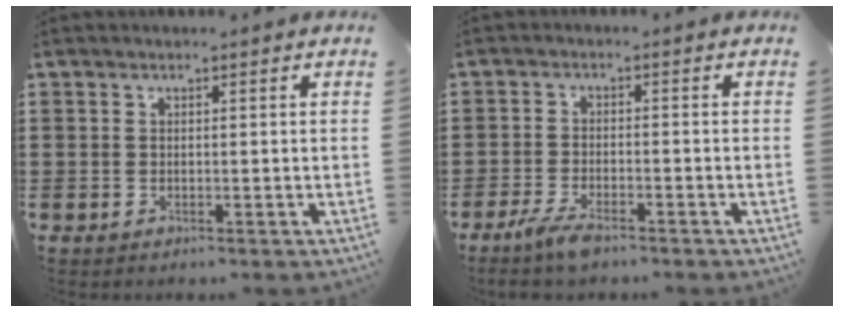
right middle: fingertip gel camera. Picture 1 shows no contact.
{"total": 3.8, "force": [-2.7, 0.8, 2.6], "torque": [-0.070, -0.008, -0.056]}